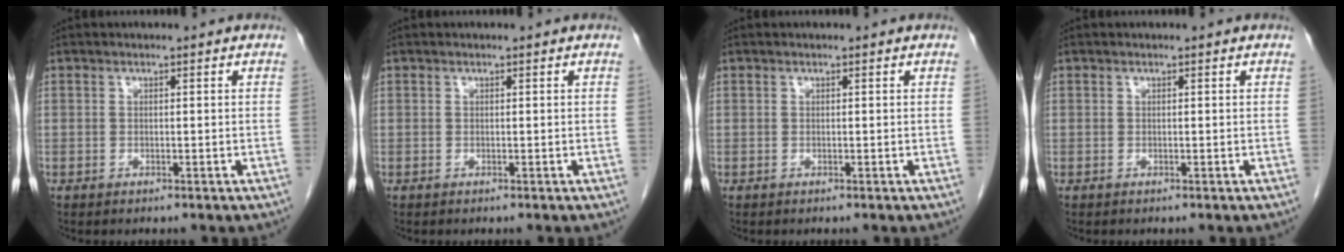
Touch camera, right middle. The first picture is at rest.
{"total": 0.0}
{"total": 0.0}
{"total": 0.0}